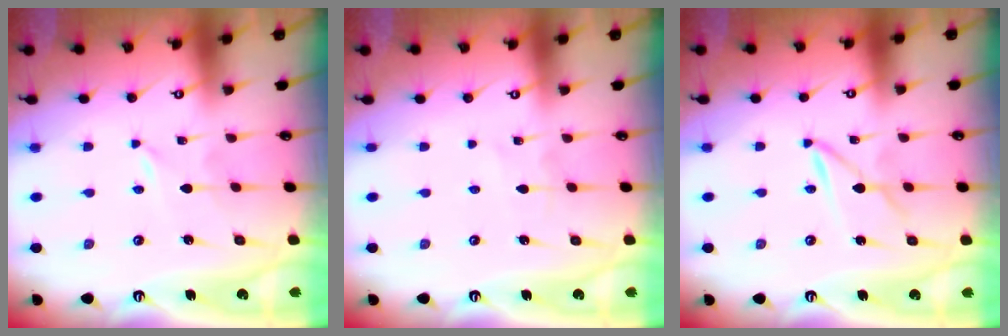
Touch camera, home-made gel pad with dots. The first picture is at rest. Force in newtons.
{"total": 0.7, "press": 0.7, "slide": 0.0}
{"total": 2.5, "press": 2.5, "slide": 0.3}